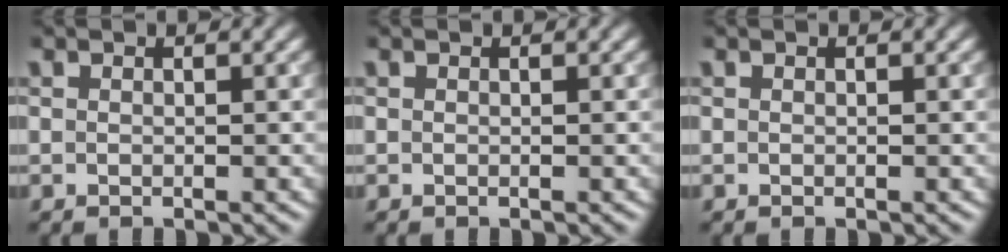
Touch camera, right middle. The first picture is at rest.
{"total": 0.0}
{"total": 0.0}